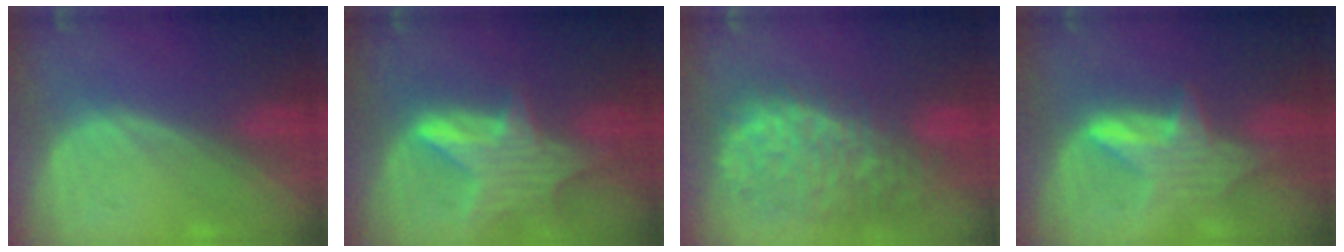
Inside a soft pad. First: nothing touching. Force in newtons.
{"total": 8.1, "press": 7.3, "slide": 3.6}
{"total": 13.5, "press": 11.0, "slide": 7.8}
{"total": 5.9, "press": 5.9, "slide": 0.5}